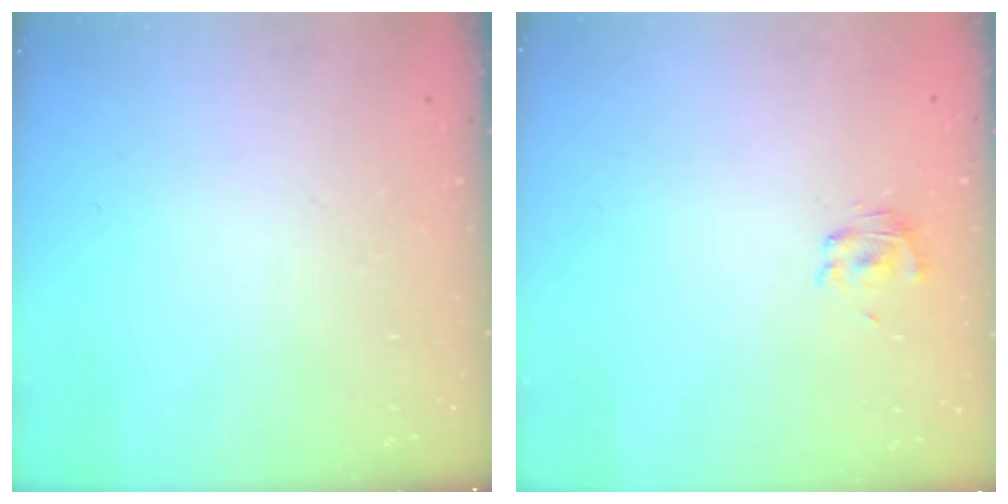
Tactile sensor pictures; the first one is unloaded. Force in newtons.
{"total": 2.0, "press": 1.9, "slide": 0.8}